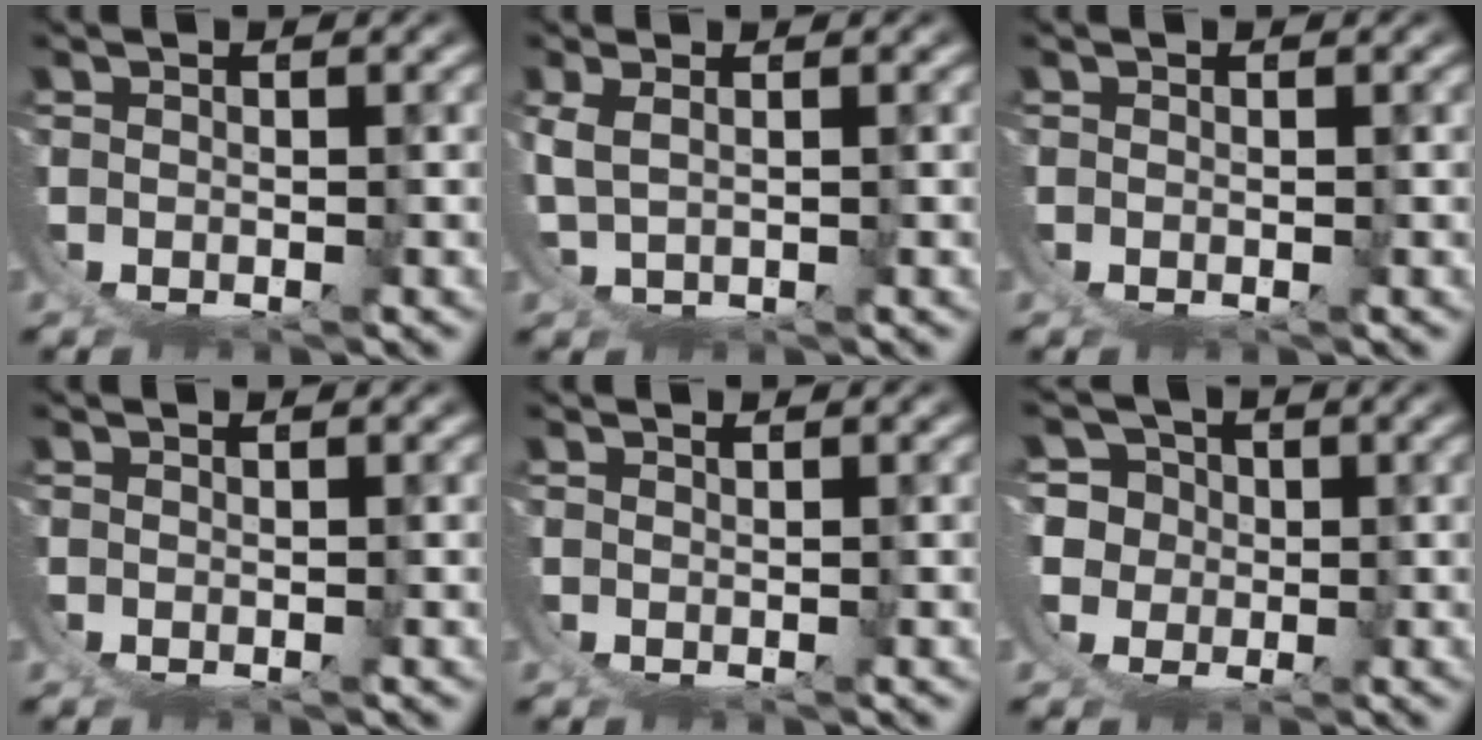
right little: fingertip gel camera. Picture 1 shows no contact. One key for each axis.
{"total": 1.8, "fx": 1.2, "fy": -0.2, "fz": 1.4, "tx": -0.036, "ty": -0.001, "tz": 0.033}
{"total": 0.0}
{"total": 1.0, "fx": 0.8, "fy": -0.6, "fz": 0.1, "tx": 0.002, "ty": 0.002, "tz": 0.016}
{"total": 1.6, "fx": 1.0, "fy": -1.1, "fz": 0.2, "tx": 0.004, "ty": 0.003, "tz": 0.021}
{"total": 9.1, "fx": 0.2, "fy": 8.5, "fz": 3.1, "tx": -0.112, "ty": -0.042, "tz": 0.007}